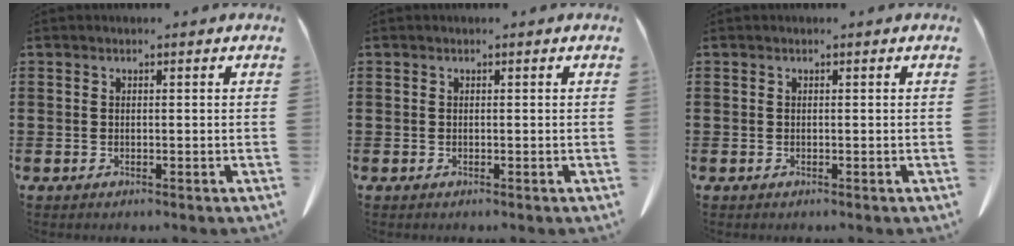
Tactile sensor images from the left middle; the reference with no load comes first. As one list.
[{"total": 0.0}, {"total": 0.0}]